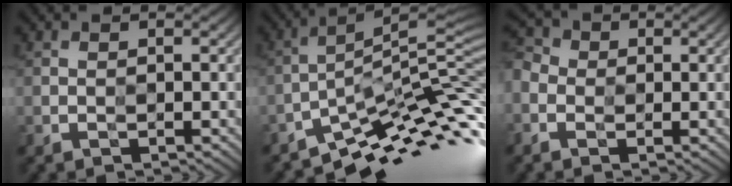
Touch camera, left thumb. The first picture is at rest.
{"total": 11.5, "force": [-6.7, 2.6, 9.0], "torque": [-0.149, 0.004, -0.121]}
{"total": 4.1, "force": [-1.5, 3.3, 1.9], "torque": [-0.054, 0.000, -0.042]}